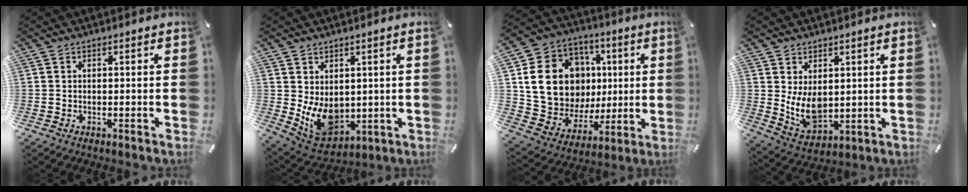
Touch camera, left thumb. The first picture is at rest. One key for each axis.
{"total": 10.1, "fx": 0.0, "fy": 8.1, "fz": 5.9, "tx": -0.114, "ty": -0.016, "tz": 0.008}
{"total": 19.2, "fx": 4.7, "fy": 16.1, "fz": 9.5, "tx": -0.176, "ty": -0.019, "tz": 0.110}
{"total": 8.5, "fx": 1.9, "fy": 5.9, "fz": 5.7, "tx": -0.123, "ty": -0.019, "tz": 0.036}